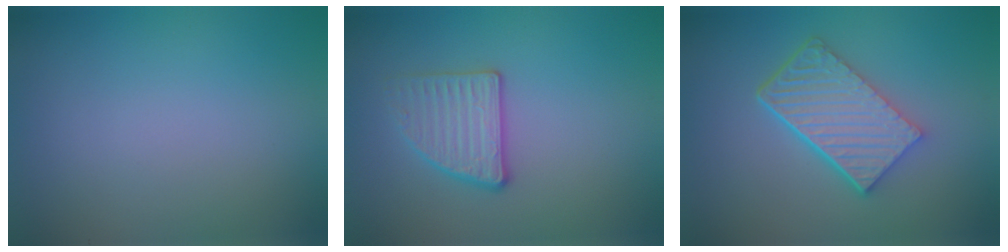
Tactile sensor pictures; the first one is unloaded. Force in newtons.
{"total": 2.7, "press": 2.6, "slide": 0.8}
{"total": 6.2, "press": 4.3, "slide": 4.4}